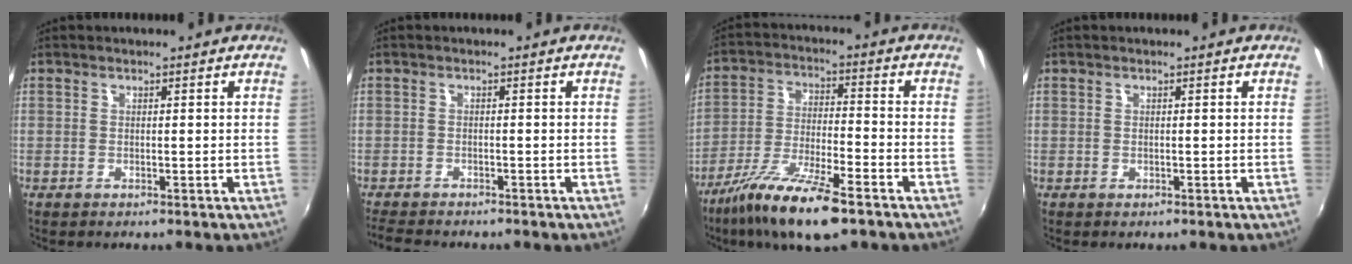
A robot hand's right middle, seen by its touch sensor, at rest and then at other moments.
{"total": 5.6, "force": [-5.2, 1.1, 1.9], "torque": [-0.055, -0.018, -0.088]}
{"total": 14.4, "force": [-9.9, 2.9, 10.1], "torque": [-0.205, -0.031, -0.184]}
{"total": 0.0}